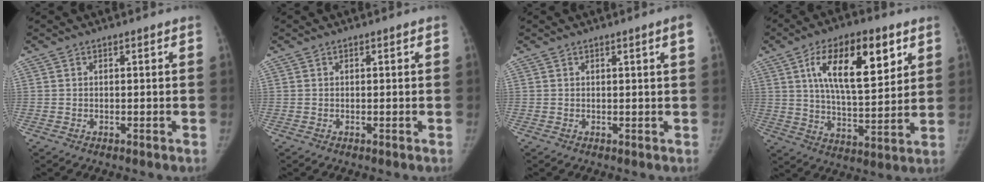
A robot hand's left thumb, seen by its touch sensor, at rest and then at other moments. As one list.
[{"total": 0.0}, {"total": 2.2, "force": [1.0, -0.3, 1.9], "torque": [-0.028, -0.004, 0.016]}, {"total": 18.1, "force": [7.5, 7.5, 14.6], "torque": [-0.207, -0.026, 0.128]}]